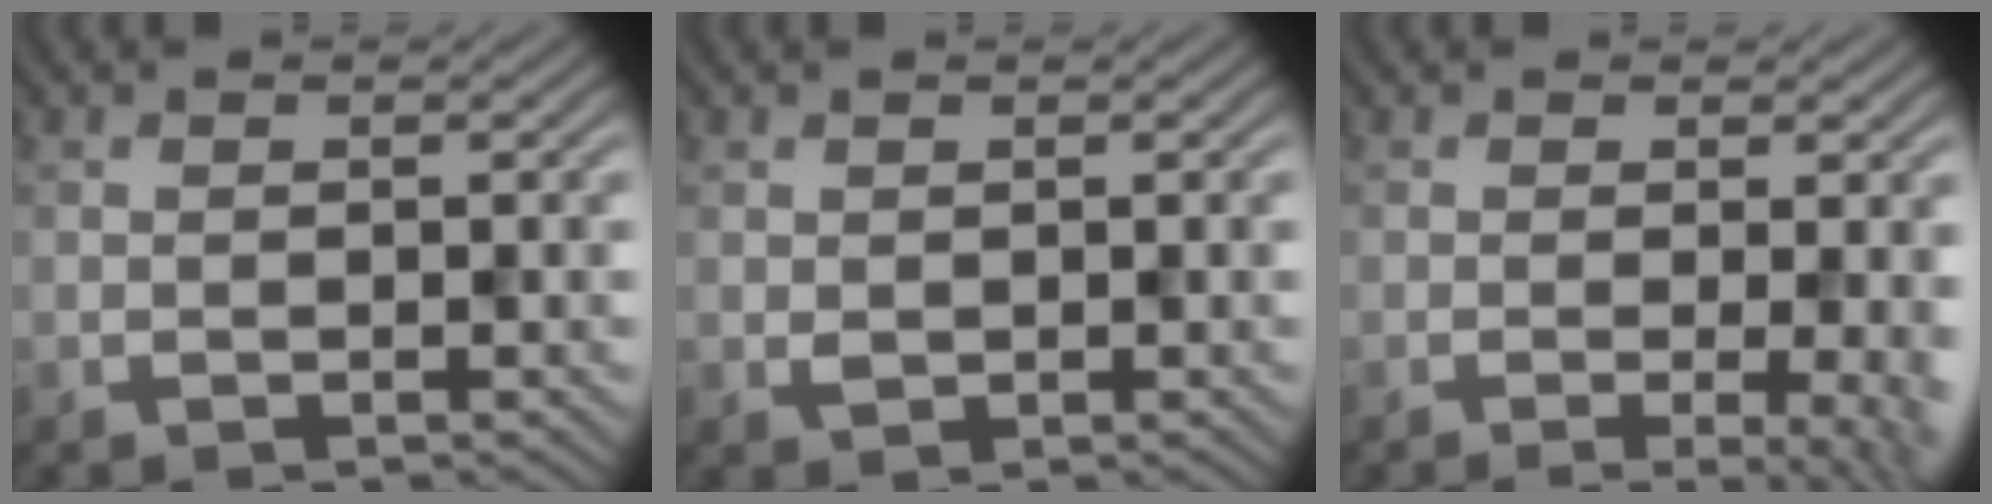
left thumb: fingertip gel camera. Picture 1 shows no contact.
{"total": 1.2, "force": [0.0, 1.1, 0.5], "torque": [-0.013, 0.000, 0.008]}
{"total": 6.5, "force": [-1.0, 2.2, 6.1], "torque": [-0.053, 0.000, 0.000]}